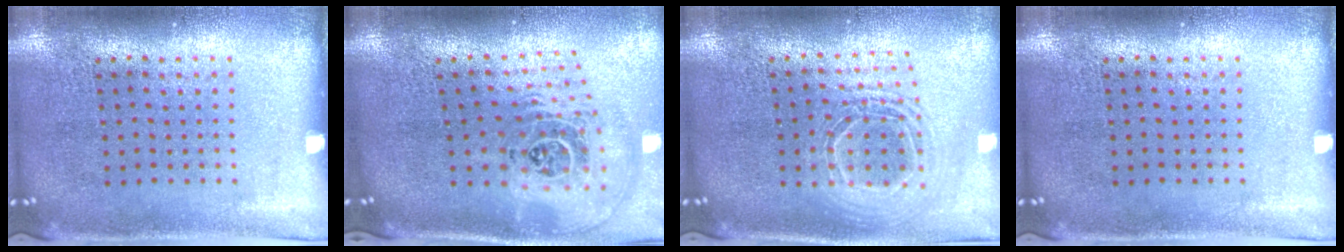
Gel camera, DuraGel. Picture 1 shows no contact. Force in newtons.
{"total": 2.5, "press": 1.8, "slide": 1.8}
{"total": 1.8, "press": 1.4, "slide": 1.0}
{"total": 0.0}